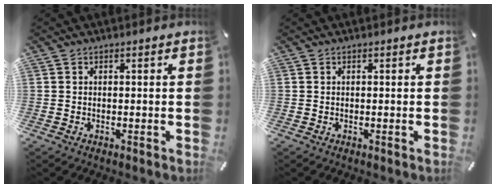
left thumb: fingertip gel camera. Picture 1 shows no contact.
{"total": 0.0}